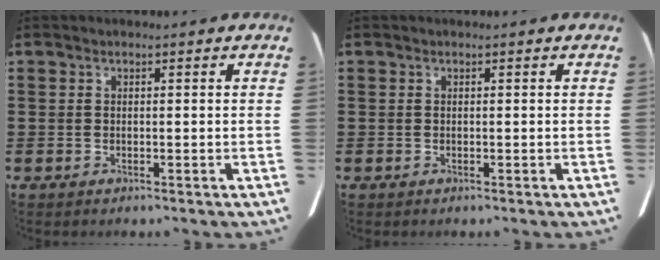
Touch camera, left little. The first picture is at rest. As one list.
[{"total": 0.0}]